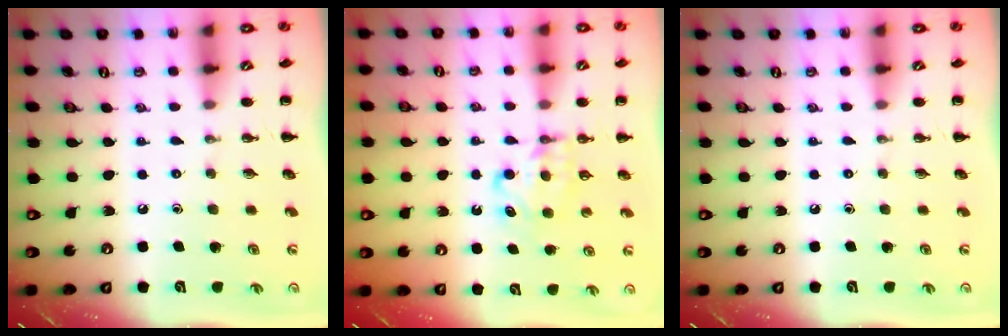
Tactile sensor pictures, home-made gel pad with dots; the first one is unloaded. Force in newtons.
{"total": 6.0, "press": 6.0, "slide": 0.7}
{"total": 0.0}